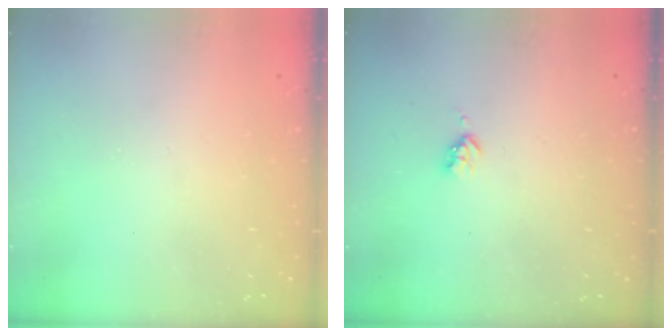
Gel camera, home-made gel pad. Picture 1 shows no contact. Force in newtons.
{"total": 2.7, "press": 2.6, "slide": 0.5}